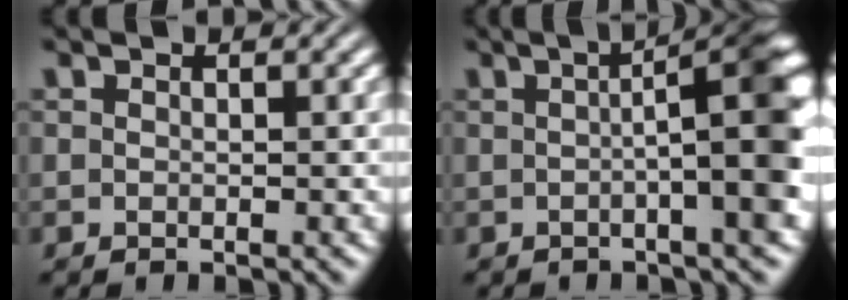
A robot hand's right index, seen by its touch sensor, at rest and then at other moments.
{"total": 8.0, "force": [-0.2, 1.1, 7.9], "torque": [-0.077, 0.004, -0.006]}